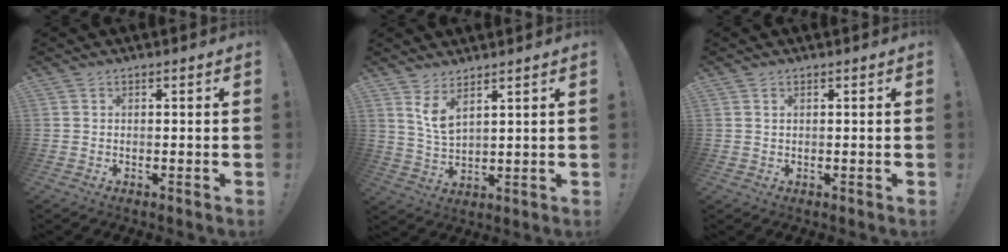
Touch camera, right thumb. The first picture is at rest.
{"total": 6.2, "force": [4.6, 1.7, 3.9], "torque": [-0.079, -0.030, 0.083]}
{"total": 0.8, "force": [0.5, 0.3, 0.5], "torque": [-0.017, 0.003, 0.012]}